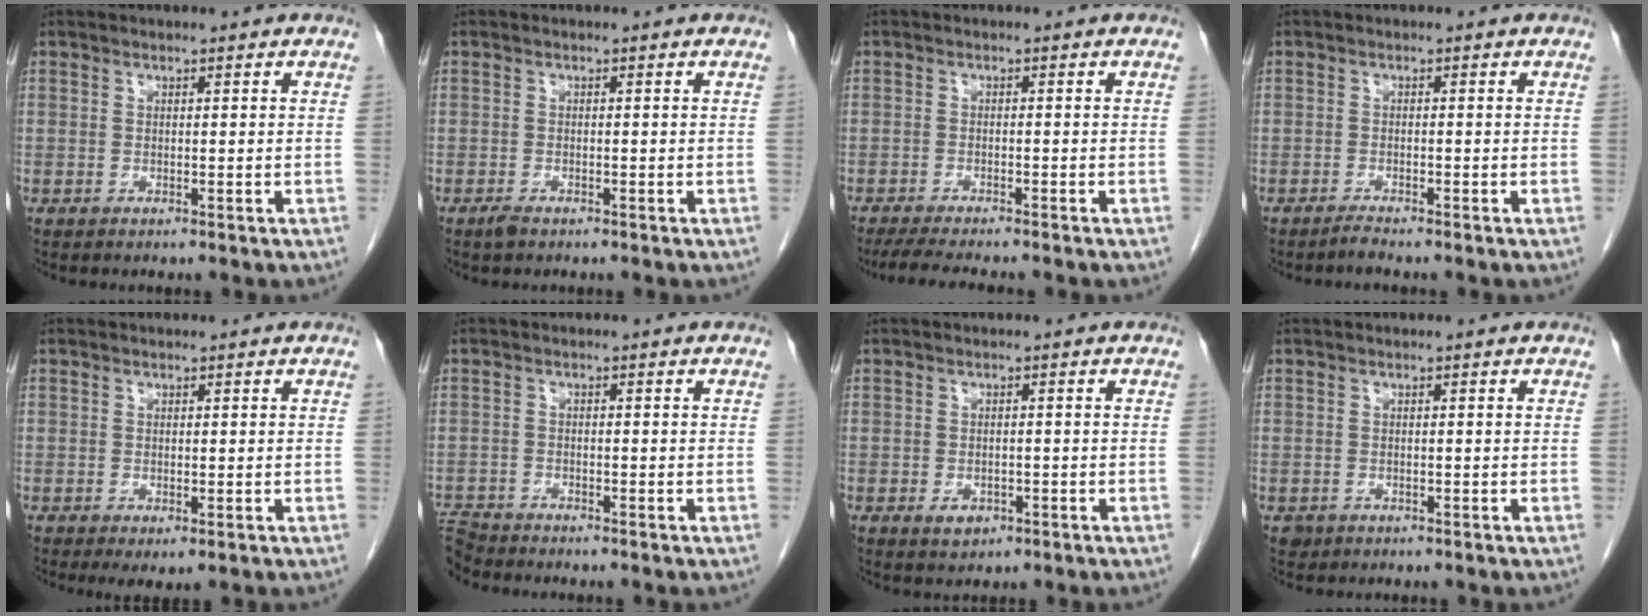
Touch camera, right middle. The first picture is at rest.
{"total": 1.1, "force": [-0.9, 0.3, 0.6], "torque": [-0.018, -0.003, -0.014]}
{"total": 7.2, "force": [-6.1, 0.5, 3.7], "torque": [-0.054, -0.016, -0.095]}
{"total": 1.2, "force": [-1.1, -0.2, 0.4], "torque": [-0.010, -0.002, -0.020]}
{"total": 2.1, "force": [-0.6, 0.8, 1.8], "torque": [-0.033, -0.007, -0.002]}
{"total": 3.5, "force": [-3.5, -0.1, -0.3], "torque": [0.006, -0.013, -0.067]}
{"total": 2.3, "force": [-1.1, 1.6, 1.3], "torque": [-0.018, 0.002, -0.007]}
{"total": 0.9, "force": [-0.5, 0.7, 0.1], "torque": [-0.006, 0.002, -0.005]}